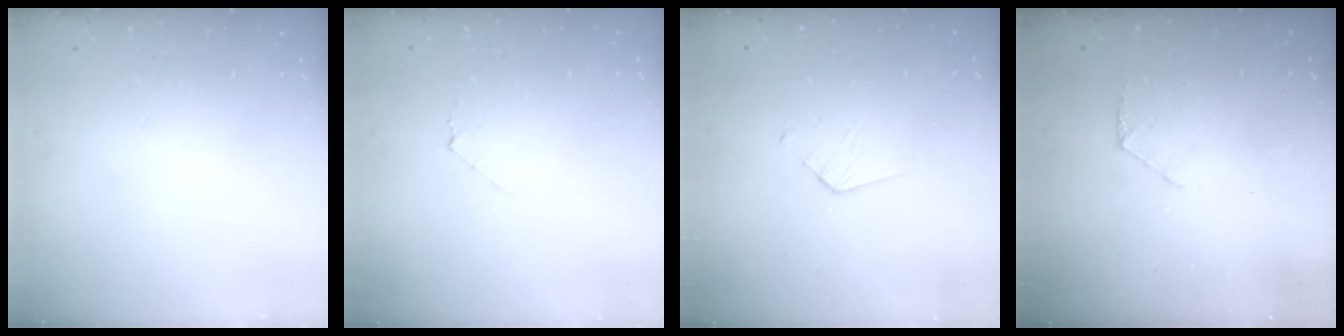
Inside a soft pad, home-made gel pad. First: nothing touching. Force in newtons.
{"total": 3.5, "press": 3.5, "slide": 0.3}
{"total": 3.9, "press": 3.9, "slide": 0.3}
{"total": 4.6, "press": 4.5, "slide": 0.4}